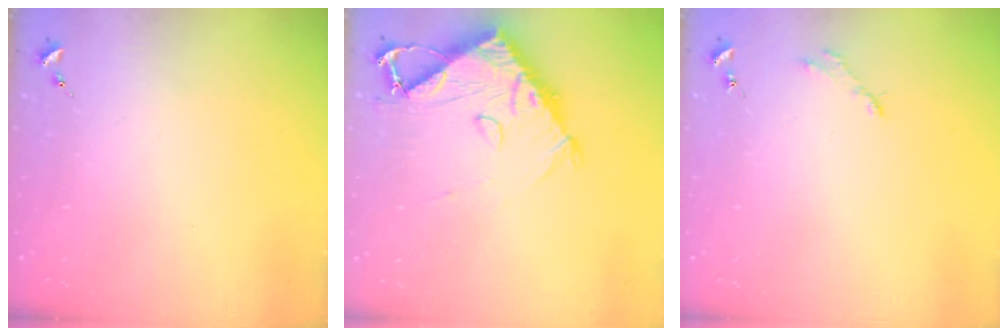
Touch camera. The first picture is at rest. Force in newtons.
{"total": 10.6, "press": 10.5, "slide": 1.0}
{"total": 2.8, "press": 2.8, "slide": 0.4}